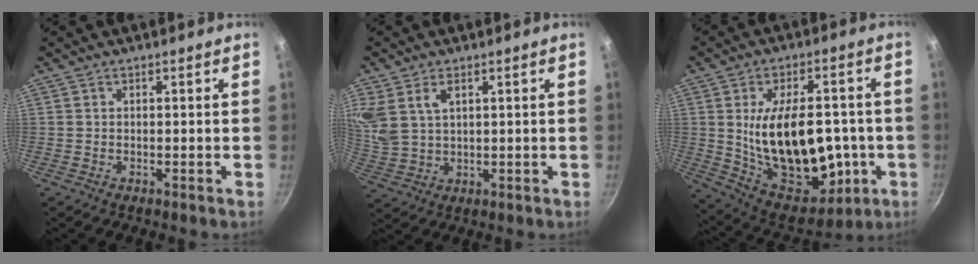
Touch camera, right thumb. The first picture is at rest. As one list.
[{"total": 9.7, "force": [3.8, 6.1, 6.5], "torque": [-0.157, -0.003, 0.088]}, {"total": 22.7, "force": [-1.8, 12.8, 18.7], "torque": [-0.281, 0.005, 0.007]}]